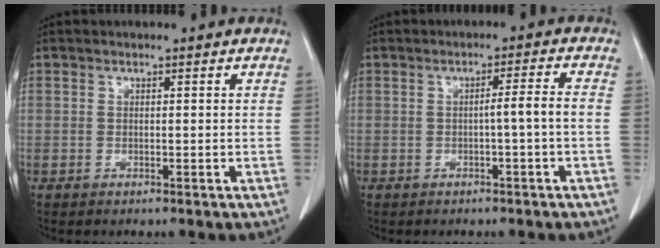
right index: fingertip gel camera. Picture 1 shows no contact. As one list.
[{"total": 3.0, "force": [-0.9, -0.8, 2.7], "torque": [-0.043, 0.007, -0.012]}]